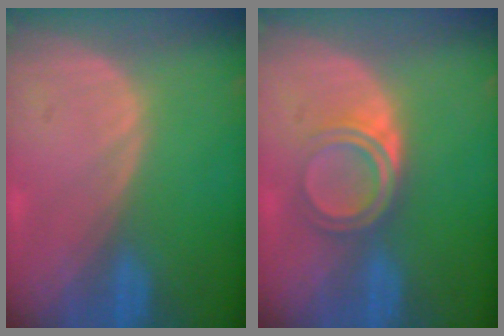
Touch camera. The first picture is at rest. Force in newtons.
{"total": 5.1, "press": 4.3, "slide": 2.6}